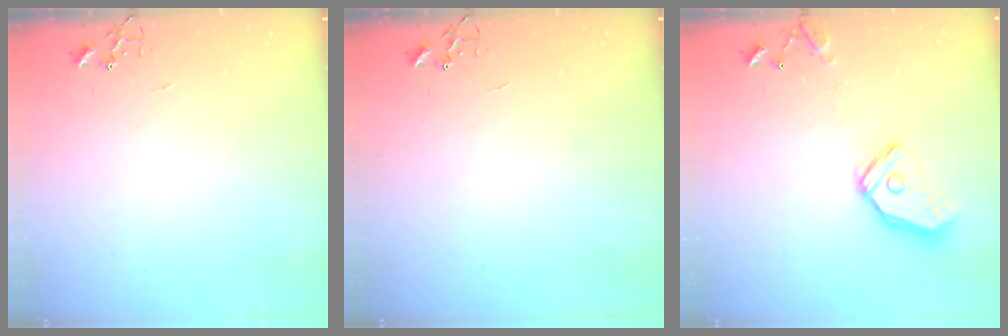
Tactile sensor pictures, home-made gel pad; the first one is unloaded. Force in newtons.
{"total": 0.0}
{"total": 15.9, "press": 15.7, "slide": 2.6}